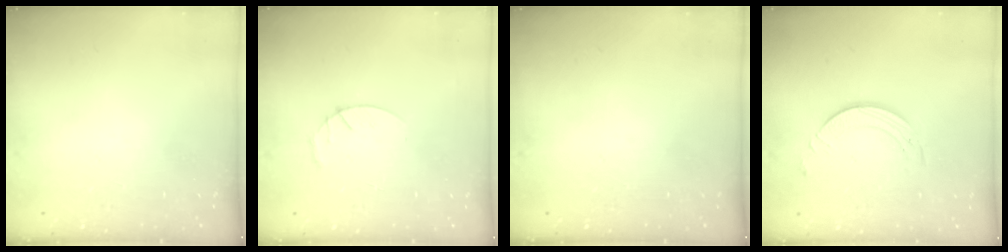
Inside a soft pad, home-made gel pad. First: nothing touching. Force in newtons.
{"total": 3.0, "press": 2.9, "slide": 0.5}
{"total": 0.0}
{"total": 4.3, "press": 4.3, "slide": 0.1}